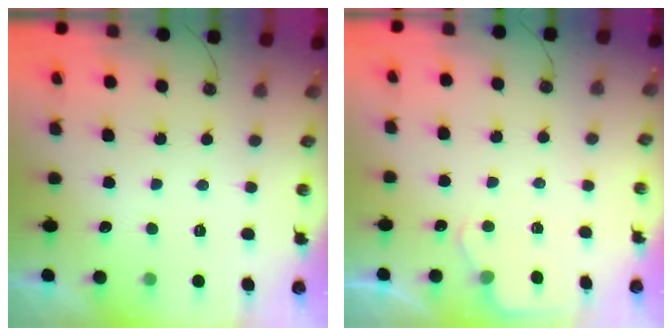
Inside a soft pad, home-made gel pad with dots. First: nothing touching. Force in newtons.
{"total": 3.0, "press": 2.9, "slide": 0.4}